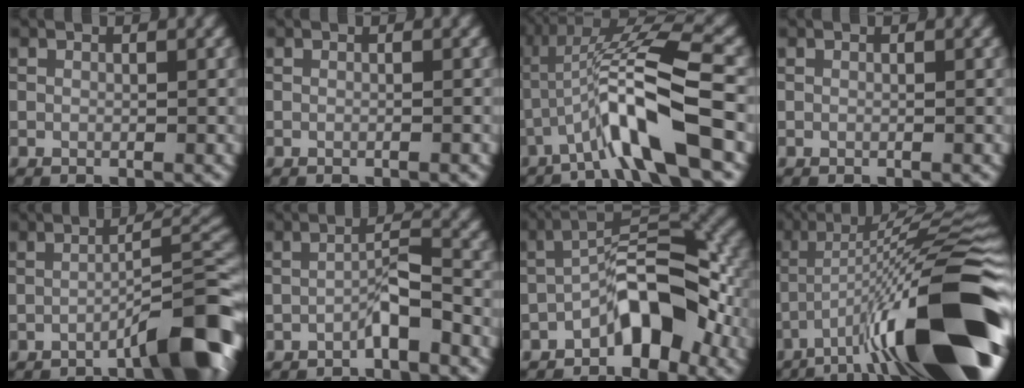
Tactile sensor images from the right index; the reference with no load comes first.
{"total": 0.6, "force": [-0.3, 0.1, 0.5], "torque": [-0.002, 0.004, -0.007]}
{"total": 8.6, "force": [-3.7, 1.0, 7.7], "torque": [-0.138, 0.018, -0.072]}
{"total": 0.0}
{"total": 7.3, "force": [-4.3, 1.1, 5.8], "torque": [-0.070, 0.025, -0.068]}
{"total": 2.4, "force": [-1.5, 0.3, 1.9], "torque": [-0.031, 0.014, -0.029]}
{"total": 7.1, "force": [-3.2, 3.0, 5.6], "torque": [-0.069, 0.023, -0.060]}
{"total": 18.5, "force": [-7.8, 4.6, 16.2], "torque": [-0.241, 0.019, -0.131]}